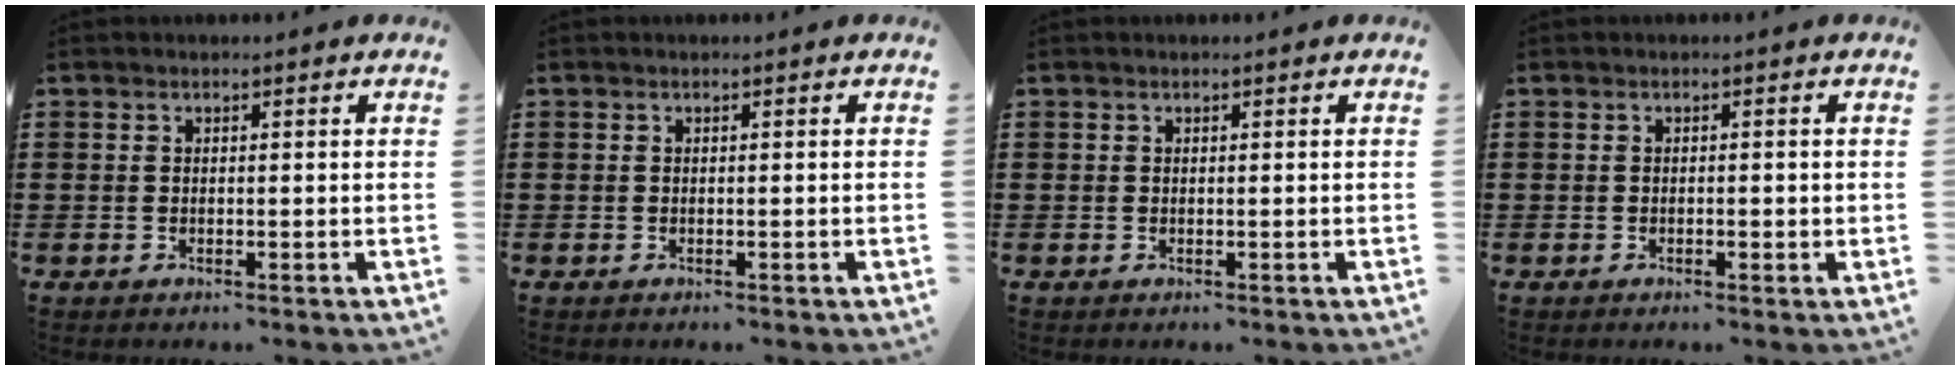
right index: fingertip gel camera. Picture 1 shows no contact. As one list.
[{"total": 0.0}, {"total": 0.0}, {"total": 0.7, "force": [-0.2, 0.3, 0.6], "torque": [-0.012, -0.001, -0.003]}]